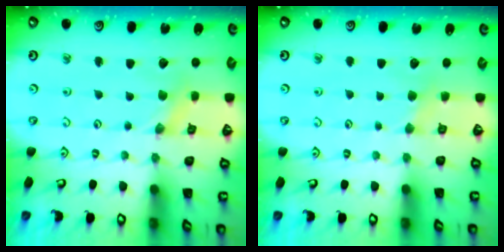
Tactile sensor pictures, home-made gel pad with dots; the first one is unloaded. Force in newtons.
{"total": 2.8, "press": 2.7, "slide": 0.5}